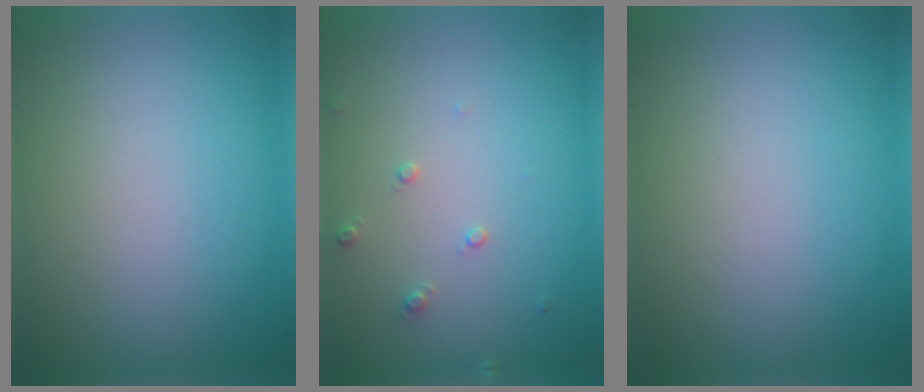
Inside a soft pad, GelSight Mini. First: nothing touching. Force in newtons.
{"total": 1.1, "press": 1.1, "slide": 0.2}
{"total": 0.0}